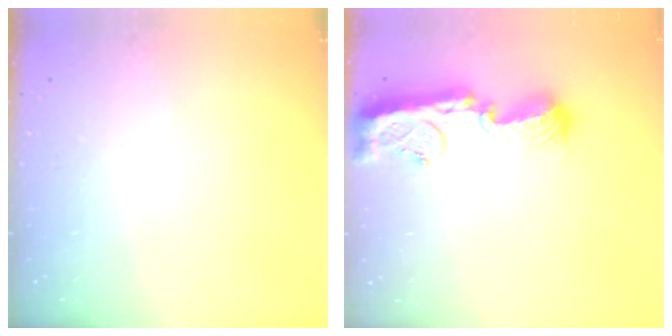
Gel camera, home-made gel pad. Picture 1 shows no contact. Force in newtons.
{"total": 11.2, "press": 11.2, "slide": 1.0}